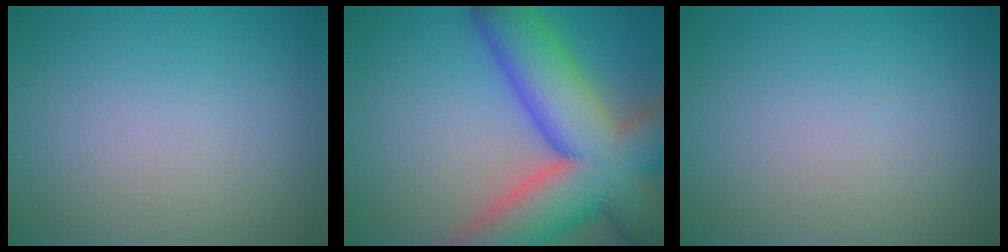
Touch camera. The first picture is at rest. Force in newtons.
{"total": 15.6, "press": 15.6, "slide": 0.9}
{"total": 0.0}